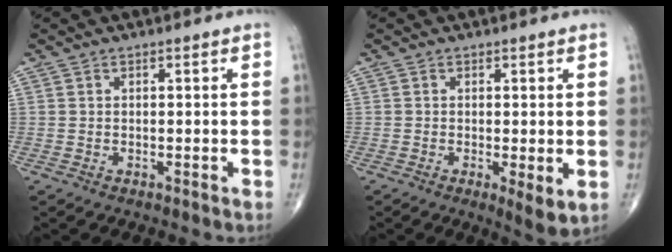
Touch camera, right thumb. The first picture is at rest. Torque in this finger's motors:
{"motor_torque": [-0.08, 0.17, -0.30, -0.25, -0.03]}